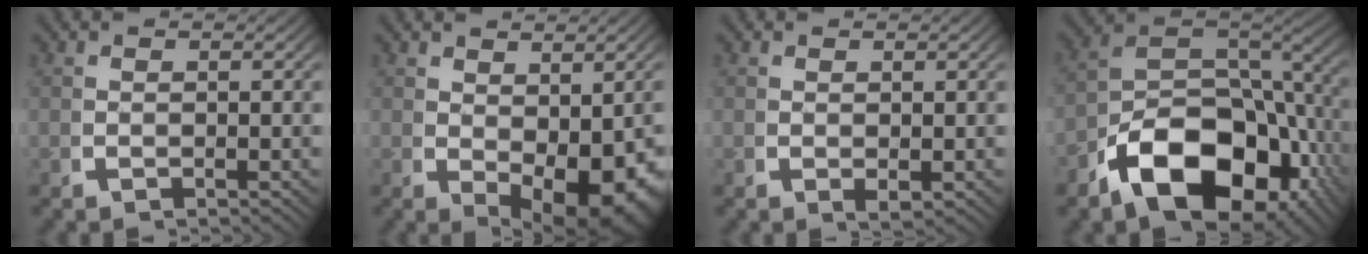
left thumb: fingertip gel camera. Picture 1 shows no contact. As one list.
[{"total": 7.0, "force": [-0.7, 4.2, 5.6], "torque": [-0.095, -0.039, 0.018]}, {"total": 0.8, "force": [0.3, 0.4, 0.6], "torque": [-0.014, -0.005, 0.010]}, {"total": 15.7, "force": [-3.7, 10.3, 11.2], "torque": [-0.215, -0.063, -0.035]}]